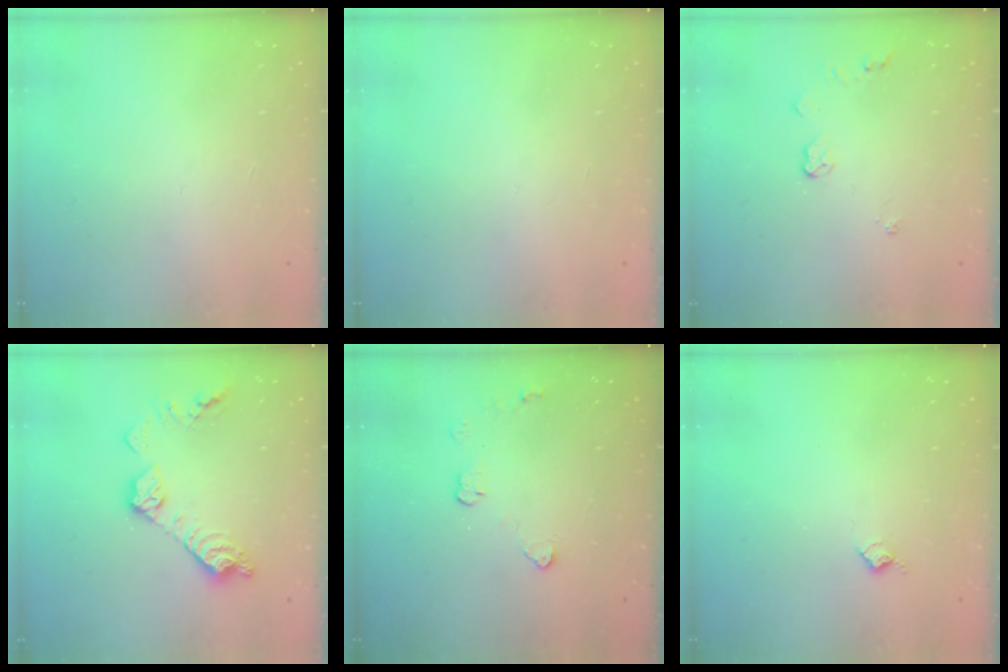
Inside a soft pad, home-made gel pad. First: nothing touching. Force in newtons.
{"total": 0.0}
{"total": 3.9, "press": 3.9, "slide": 0.5}
{"total": 12.8, "press": 12.8, "slide": 0.7}
{"total": 4.1, "press": 4.1, "slide": 0.4}
{"total": 3.8, "press": 3.8, "slide": 0.6}